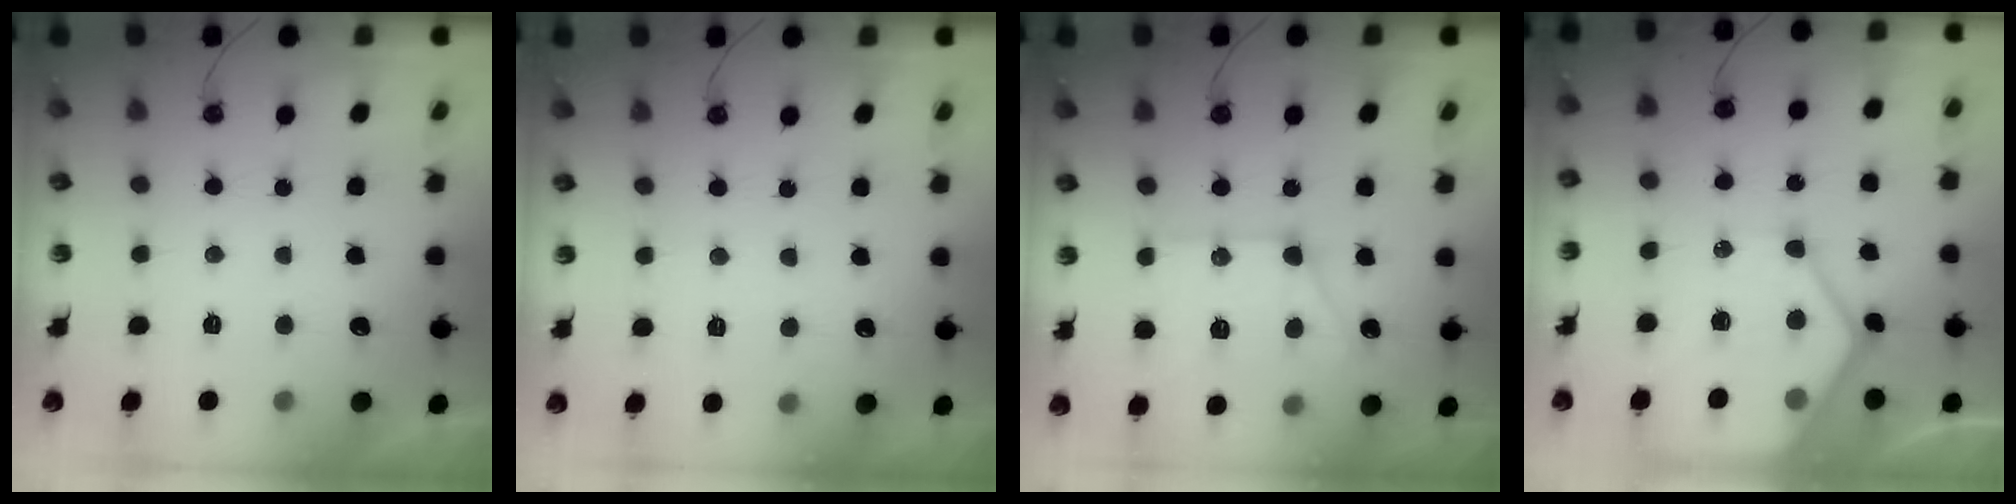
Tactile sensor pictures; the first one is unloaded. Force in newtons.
{"total": 5.1, "press": 5.0, "slide": 0.6}
{"total": 14.9, "press": 14.8, "slide": 1.1}
{"total": 16.0, "press": 15.9, "slide": 1.5}